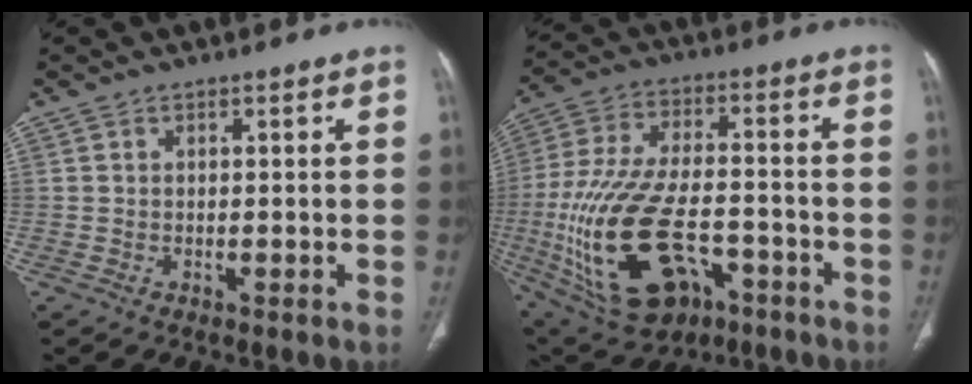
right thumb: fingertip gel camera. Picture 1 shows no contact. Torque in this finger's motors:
{"motor_torque": [1.38, 0.42, 2.40, -0.37, 0.81]}